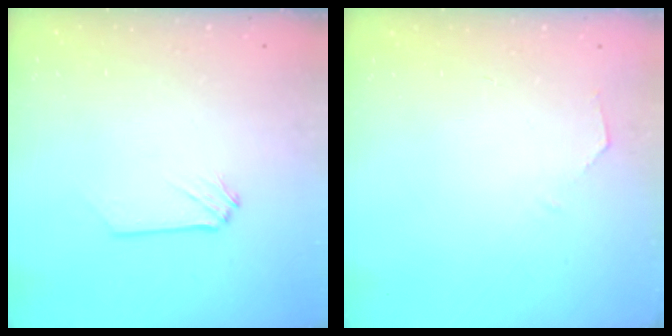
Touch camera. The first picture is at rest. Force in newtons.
{"total": 2.2, "press": 2.2, "slide": 0.3}